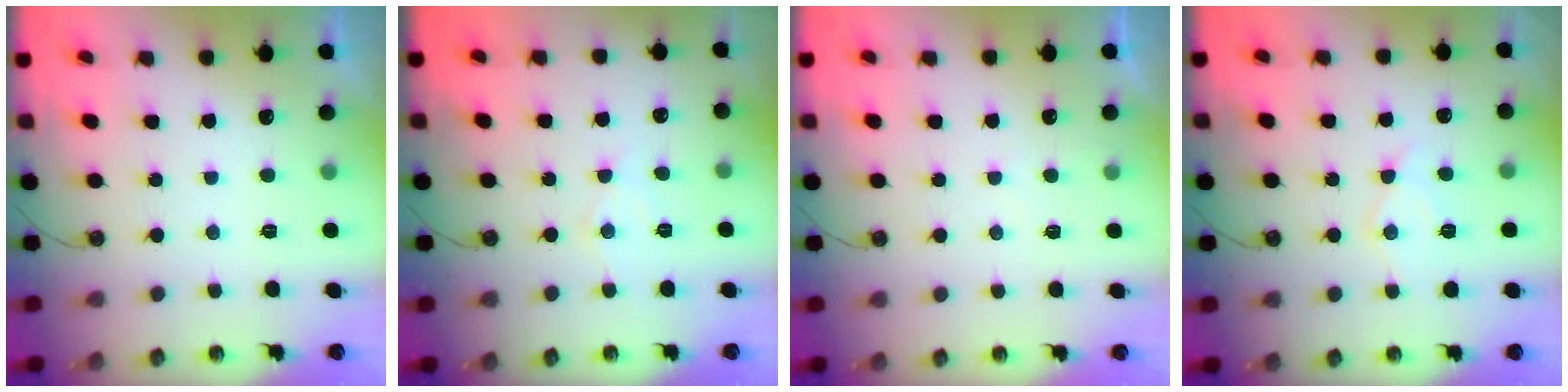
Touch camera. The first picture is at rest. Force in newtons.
{"total": 7.2, "press": 7.2, "slide": 0.3}
{"total": 2.0, "press": 2.0, "slide": 0.3}
{"total": 10.0, "press": 9.9, "slide": 0.9}